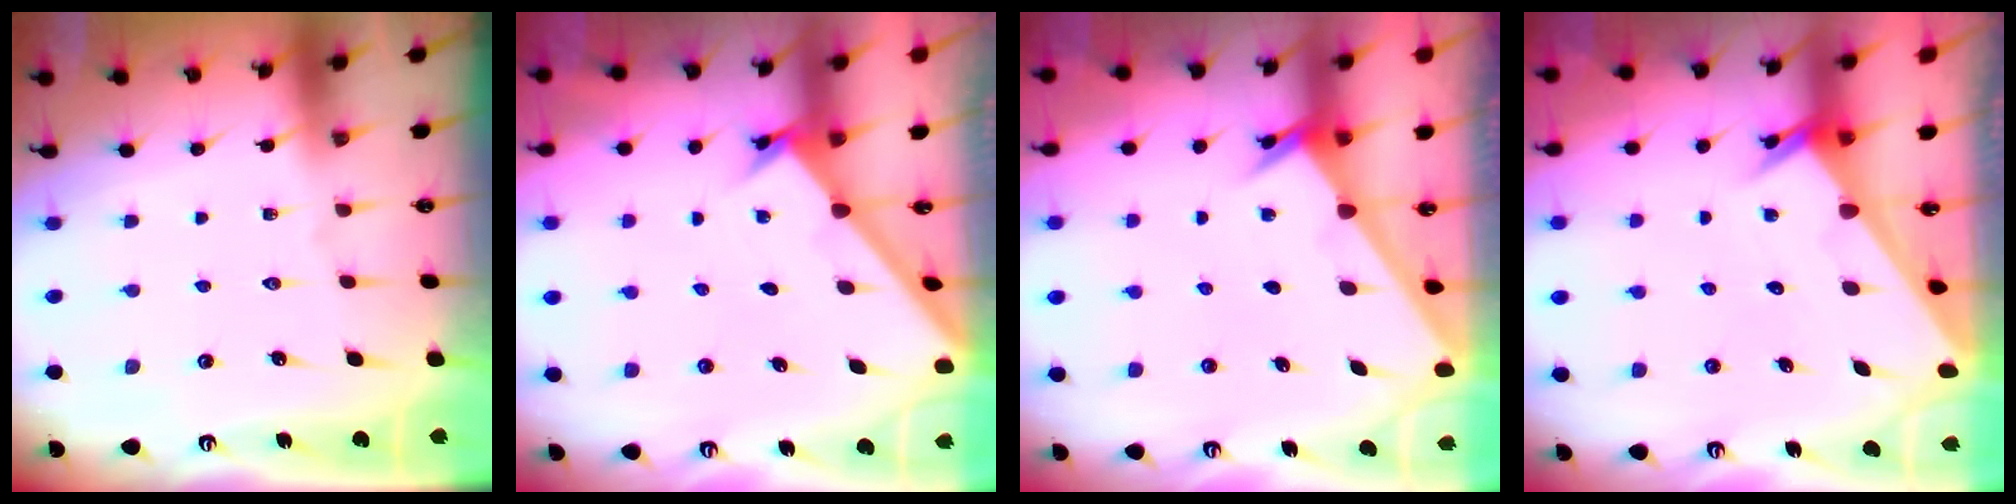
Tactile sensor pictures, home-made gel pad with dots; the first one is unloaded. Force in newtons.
{"total": 1.8, "press": 1.8, "slide": 0.2}
{"total": 2.4, "press": 2.4, "slide": 0.2}
{"total": 2.2, "press": 2.2, "slide": 0.1}